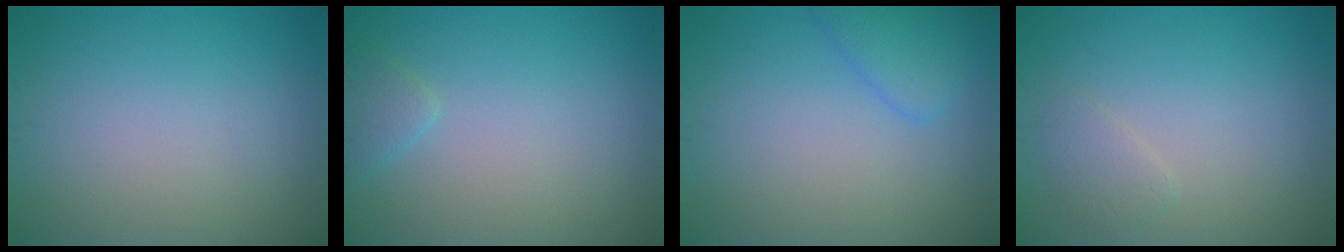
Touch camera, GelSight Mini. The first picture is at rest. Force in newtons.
{"total": 1.4, "press": 1.4, "slide": 0.2}
{"total": 2.5, "press": 2.5, "slide": 0.2}
{"total": 1.3, "press": 1.3, "slide": 0.1}